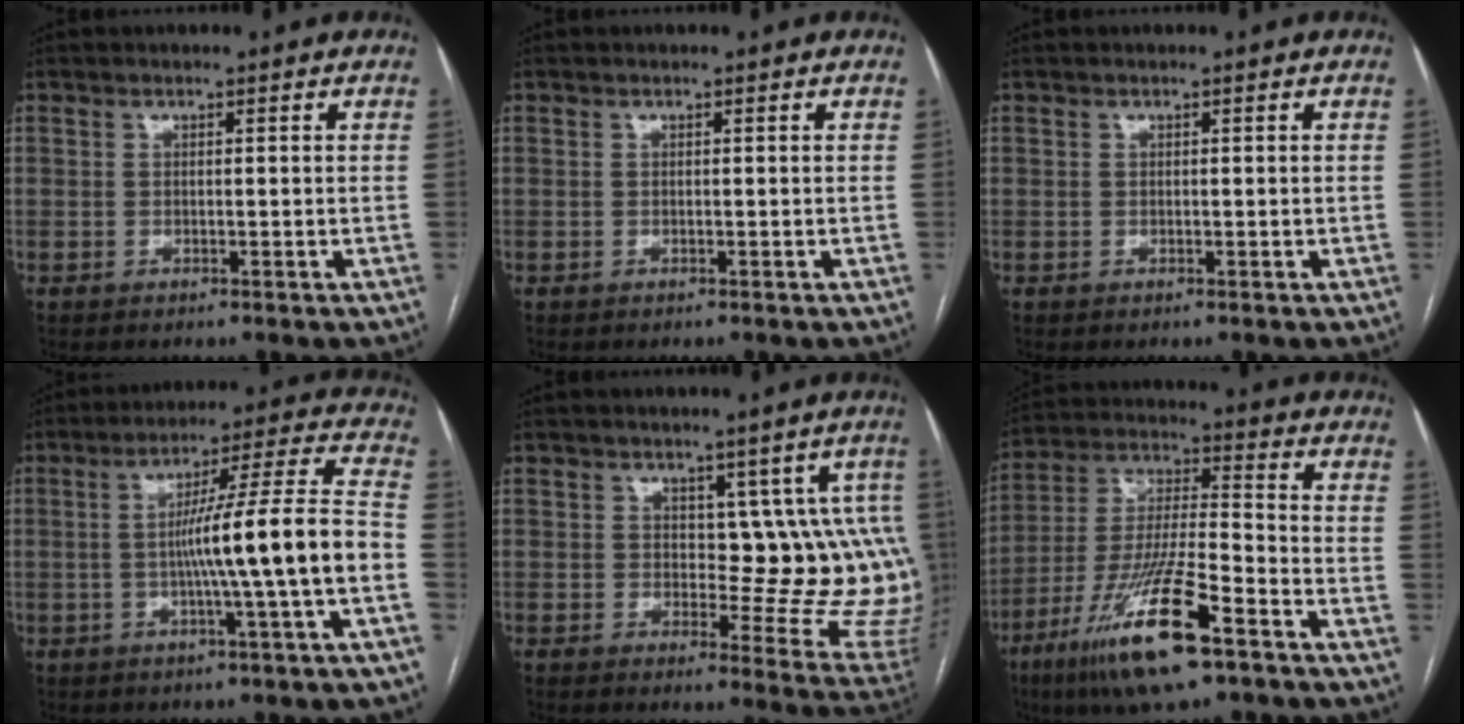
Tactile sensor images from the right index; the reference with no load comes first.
{"total": 0.0}
{"total": 0.0}
{"total": 14.0, "force": [-2.8, -1.4, 13.6], "torque": [-0.212, 0.013, -0.049]}
{"total": 11.8, "force": [2.3, 5.6, 10.1], "torque": [-0.088, 0.002, 0.032]}
{"total": 17.7, "force": [-9.9, 2.1, 14.5], "torque": [-0.306, -0.036, -0.181]}